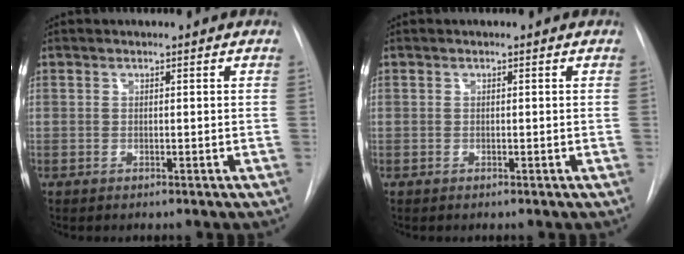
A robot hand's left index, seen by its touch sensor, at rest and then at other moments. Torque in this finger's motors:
{"motor_torque": [0.00, 0.00, 0.00, 0.00]}